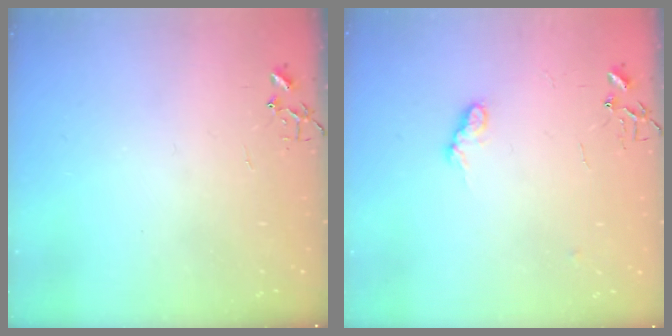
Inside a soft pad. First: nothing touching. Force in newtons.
{"total": 7.7, "press": 7.7, "slide": 0.9}